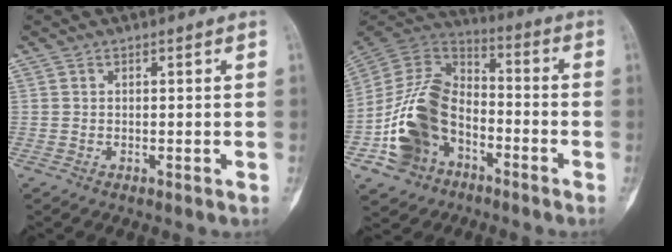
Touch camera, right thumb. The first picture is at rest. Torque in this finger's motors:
{"motor_torque": [2.58, 2.43, 1.88, -0.89, 0.41]}